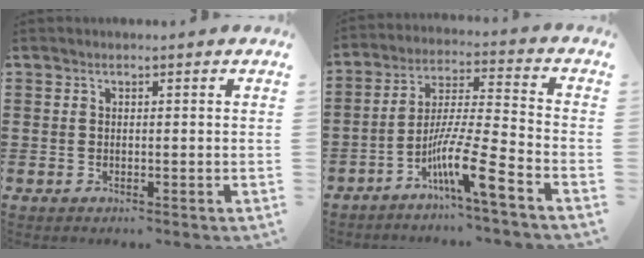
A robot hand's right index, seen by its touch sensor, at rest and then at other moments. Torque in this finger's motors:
{"motor_torque": [-0.03, 0.09, -0.03, -0.05]}